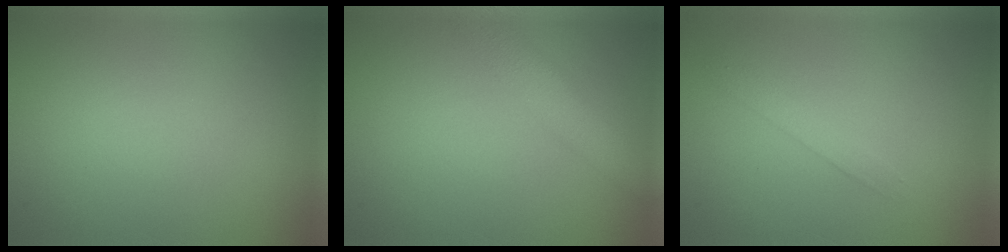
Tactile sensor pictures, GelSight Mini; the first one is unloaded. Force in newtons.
{"total": 3.2, "press": 3.2, "slide": 0.2}
{"total": 1.3, "press": 1.3, "slide": 0.1}